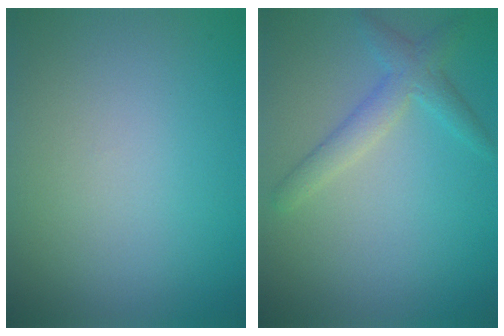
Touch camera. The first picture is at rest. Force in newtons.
{"total": 2.7, "press": 2.7, "slide": 0.1}